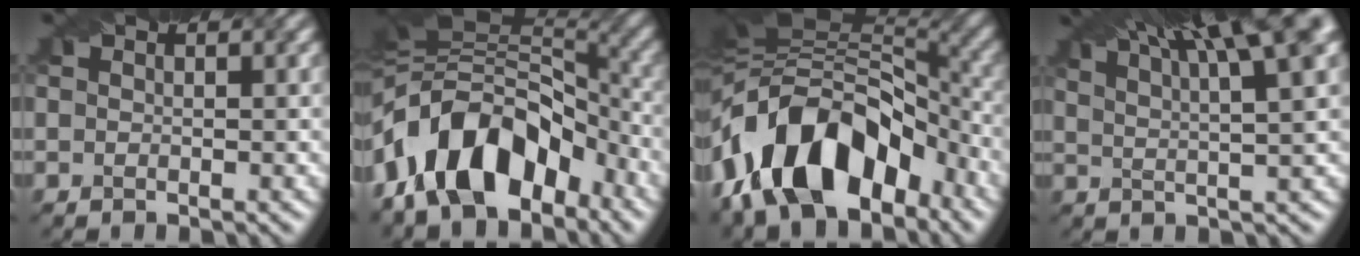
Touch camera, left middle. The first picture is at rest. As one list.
[{"total": 12.7, "force": [-5.1, 7.2, 9.2], "torque": [-0.141, 0.024, -0.098]}, {"total": 14.1, "force": [-5.5, 7.6, 10.4], "torque": [-0.163, 0.019, -0.105]}, {"total": 14.1, "force": [8.7, 4.1, 10.2], "torque": [-0.128, 0.049, 0.094]}]